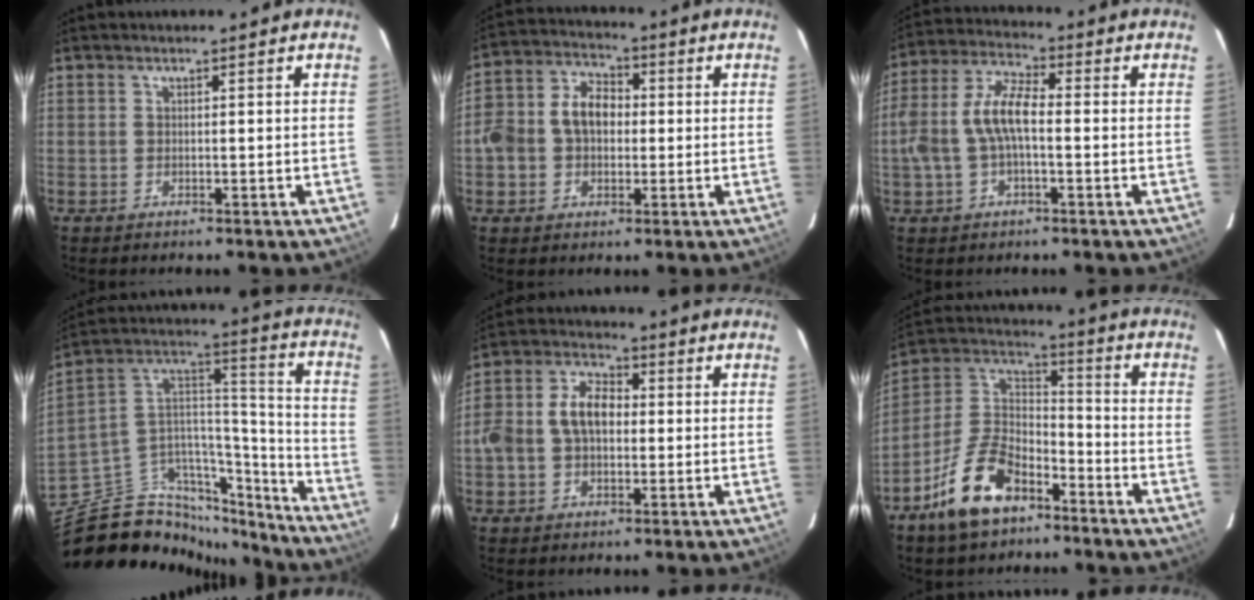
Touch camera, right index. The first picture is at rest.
{"total": 9.6, "force": [-0.3, 7.3, 6.1], "torque": [-0.130, 0.030, -0.008]}
{"total": 9.7, "force": [-1.2, 4.2, 8.6], "torque": [-0.186, 0.017, -0.022]}
{"total": 24.8, "force": [-20.3, 10.7, 9.2], "torque": [-0.165, 0.073, -0.318]}
{"total": 9.5, "force": [-0.3, 6.5, 6.9], "torque": [-0.141, 0.025, -0.007]}
{"total": 14.9, "force": [-9.0, 7.9, 8.7], "torque": [-0.186, 0.025, -0.161]}